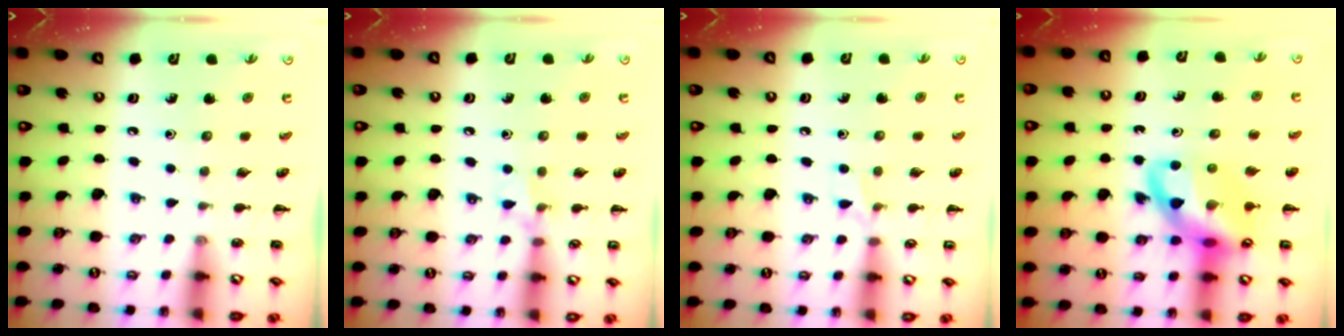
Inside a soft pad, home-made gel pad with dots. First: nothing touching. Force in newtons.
{"total": 6.1, "press": 5.9, "slide": 1.3}
{"total": 4.5, "press": 4.3, "slide": 1.4}
{"total": 15.2, "press": 14.8, "slide": 3.0}